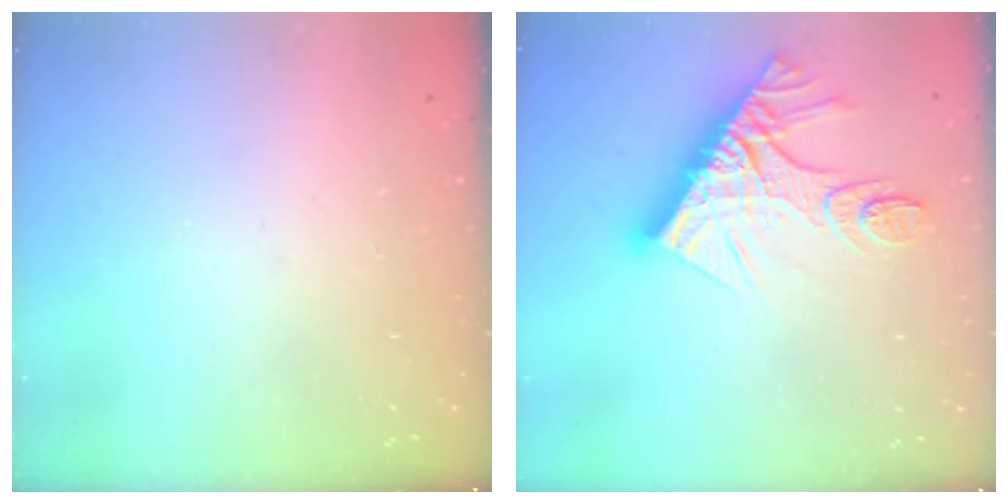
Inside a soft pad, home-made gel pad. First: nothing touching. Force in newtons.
{"total": 16.4, "press": 16.3, "slide": 1.5}